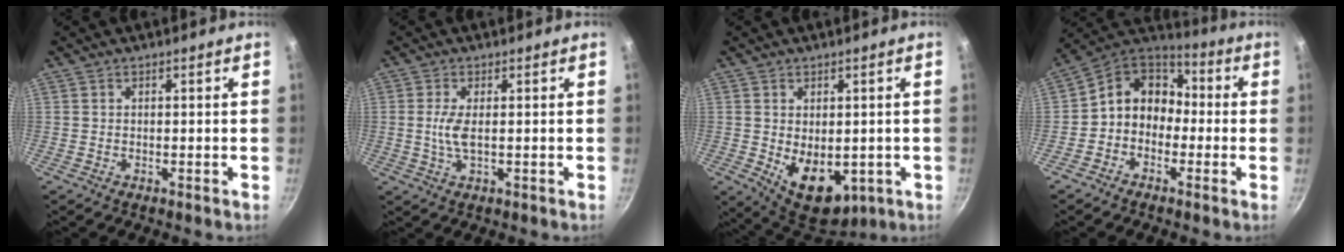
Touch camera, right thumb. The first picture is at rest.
{"total": 3.7, "force": [0.1, 1.2, 3.5], "torque": [-0.084, -0.002, 0.002]}
{"total": 11.2, "force": [-1.6, 7.2, 8.4], "torque": [-0.098, -0.017, -0.001]}
{"total": 10.7, "force": [-1.4, 8.8, 5.8], "torque": [-0.062, 0.047, -0.053]}